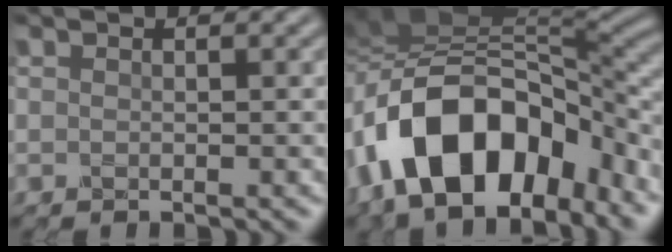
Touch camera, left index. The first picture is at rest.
{"total": 14.5, "force": [-6.4, 7.9, 10.4], "torque": [-0.170, 0.007, -0.122]}